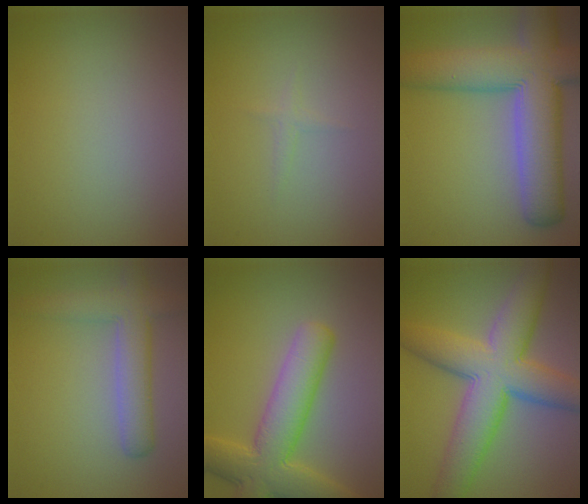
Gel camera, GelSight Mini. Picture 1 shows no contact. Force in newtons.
{"total": 0.7, "press": 0.7, "slide": 0.1}
{"total": 11.7, "press": 11.7, "slide": 0.7}
{"total": 4.3, "press": 4.3, "slide": 0.3}
{"total": 7.7, "press": 7.7, "slide": 0.4}
{"total": 10.0, "press": 10.0, "slide": 0.2}